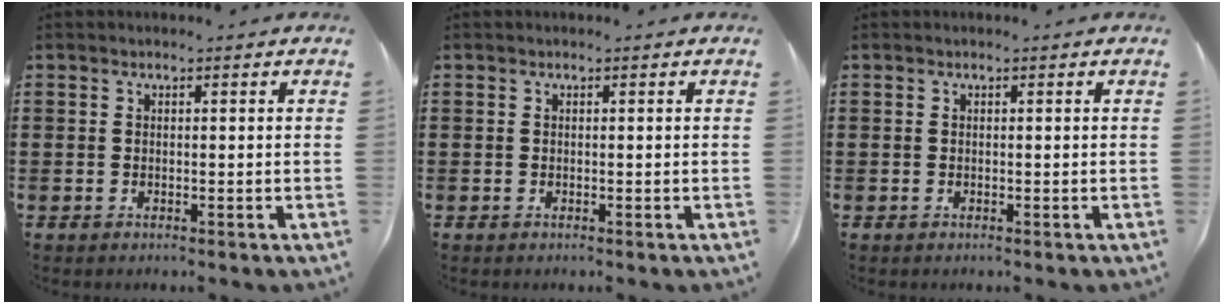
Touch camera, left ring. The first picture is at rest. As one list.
[{"total": 0.0}, {"total": 0.0}]